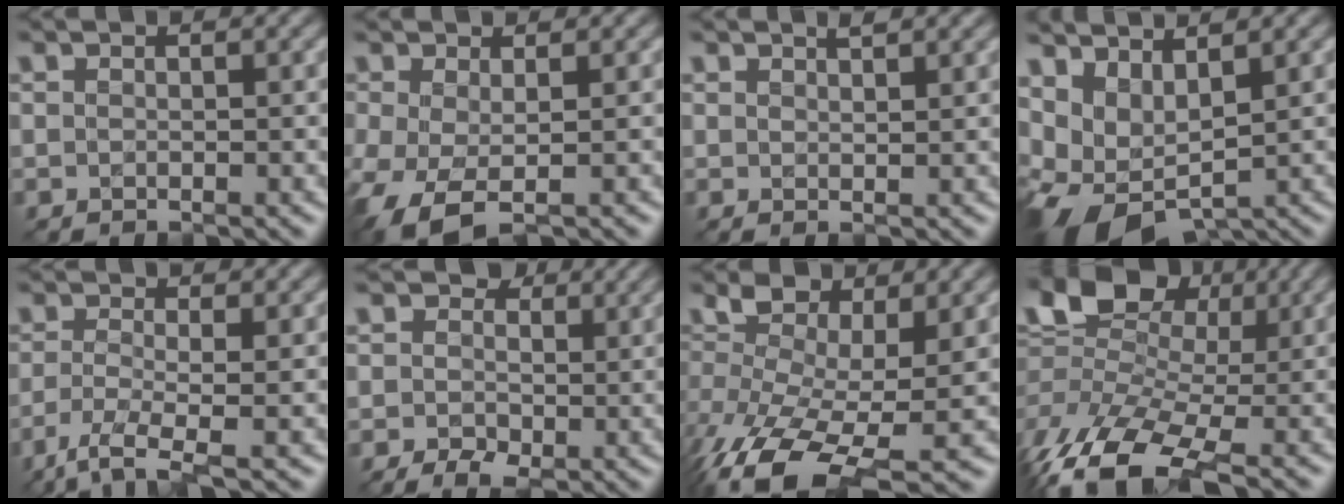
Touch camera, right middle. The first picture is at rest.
{"total": 4.3, "force": [-1.7, 1.6, 3.6], "torque": [-0.087, -0.007, -0.037]}
{"total": 1.5, "force": [1.3, 0.3, 0.7], "torque": [-0.004, 0.005, 0.019]}
{"total": 7.3, "force": [0.1, 4.4, 5.9], "torque": [-0.128, -0.010, 0.011]}
{"total": 3.8, "force": [-1.8, 0.9, 3.2], "torque": [-0.064, -0.005, -0.047]}
{"total": 3.6, "force": [1.0, 2.8, 2.1], "torque": [-0.027, 0.008, 0.012]}
{"total": 9.3, "force": [-2.2, 4.6, 7.8], "torque": [-0.171, -0.003, -0.052]}
{"total": 14.4, "force": [-2.3, 9.4, 10.6], "torque": [-0.201, 0.012, -0.030]}